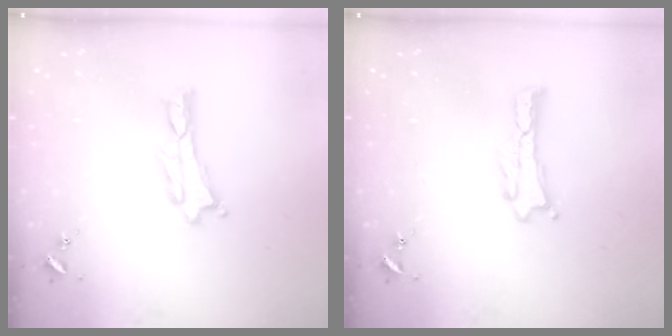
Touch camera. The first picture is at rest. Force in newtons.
{"total": 0.0}